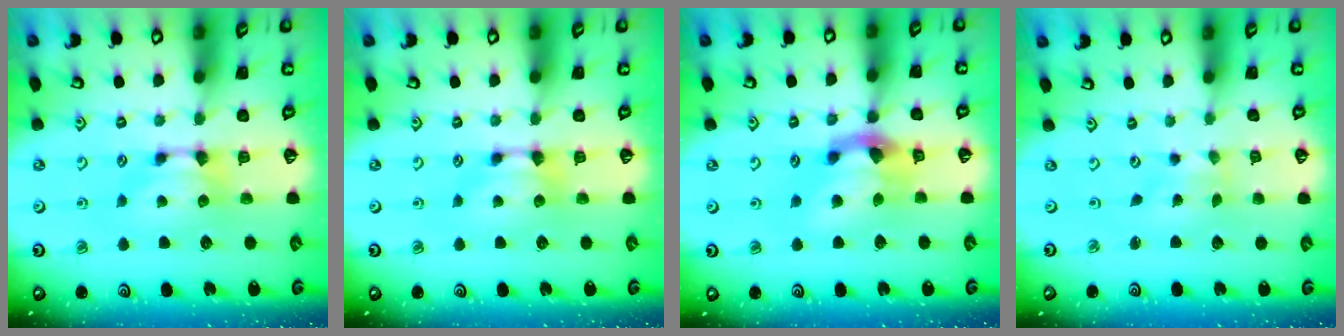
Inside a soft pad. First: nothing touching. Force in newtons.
{"total": 0.0}
{"total": 4.9, "press": 4.5, "slide": 1.9}
{"total": 3.6, "press": 3.5, "slide": 0.7}